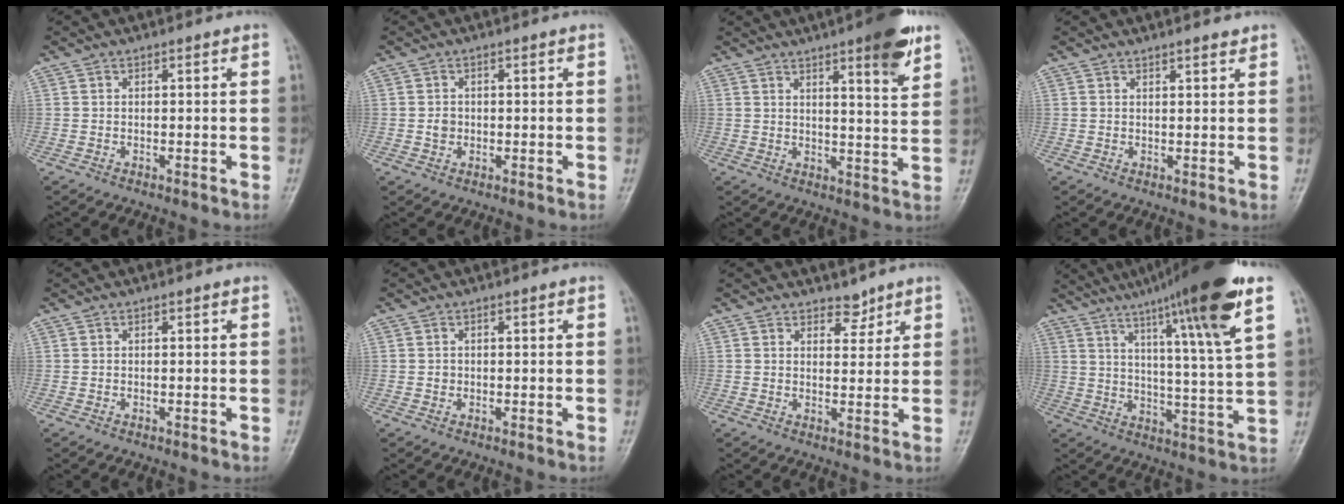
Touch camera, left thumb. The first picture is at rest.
{"total": 1.7, "force": [-0.1, 1.5, 0.8], "torque": [-0.006, 0.003, -0.001]}
{"total": 9.8, "force": [5.9, 1.6, 7.6], "torque": [-0.093, -0.032, 0.078]}
{"total": 1.7, "force": [1.5, 0.3, 0.8], "torque": [-0.010, -0.011, 0.023]}
{"total": 0.0}
{"total": 0.7, "force": [0.0, 0.7, 0.2], "torque": [0.001, 0.002, 0.000]}
{"total": 3.0, "force": [2.5, 1.5, 0.7], "torque": [0.011, -0.018, 0.036]}
{"total": 20.7, "force": [12.2, 0.8, 16.8], "torque": [-0.246, -0.038, 0.179]}